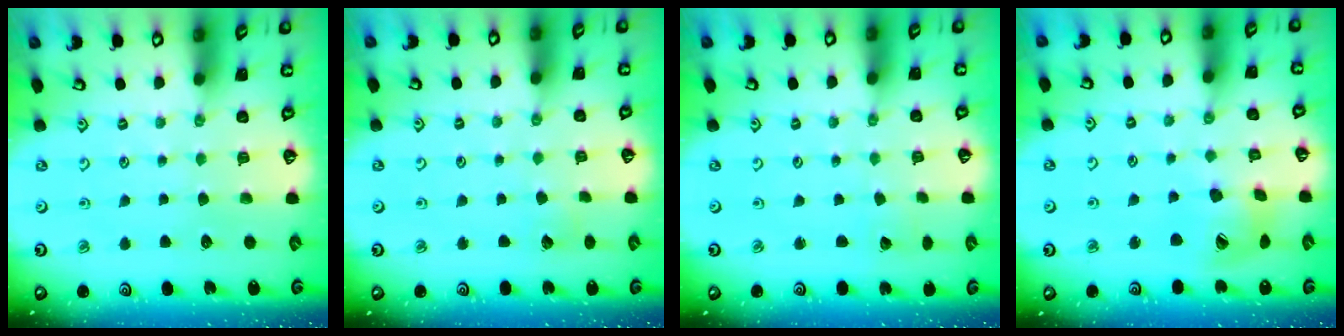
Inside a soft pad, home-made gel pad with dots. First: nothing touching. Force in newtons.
{"total": 2.9, "press": 2.9, "slide": 0.3}
{"total": 1.2, "press": 1.2, "slide": 0.1}
{"total": 15.2, "press": 15.1, "slide": 2.0}